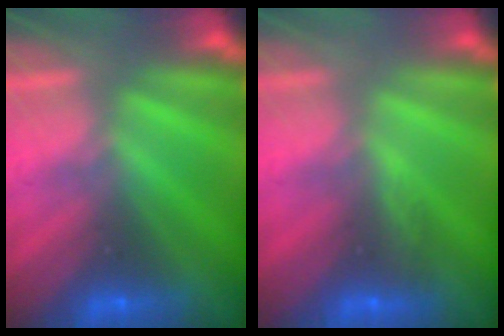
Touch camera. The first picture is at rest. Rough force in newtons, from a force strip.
{"total": 2.9}